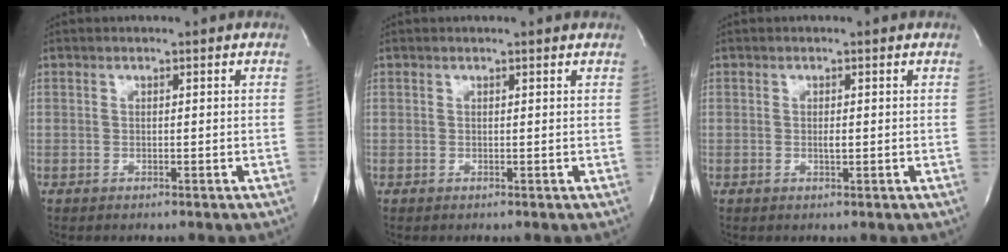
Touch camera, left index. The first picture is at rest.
{"total": 1.0, "force": [1.0, -0.1, 0.3], "torque": [-0.014, 0.001, 0.006]}
{"total": 0.8, "force": [-0.2, 0.2, 0.8], "torque": [-0.015, -0.005, -0.005]}